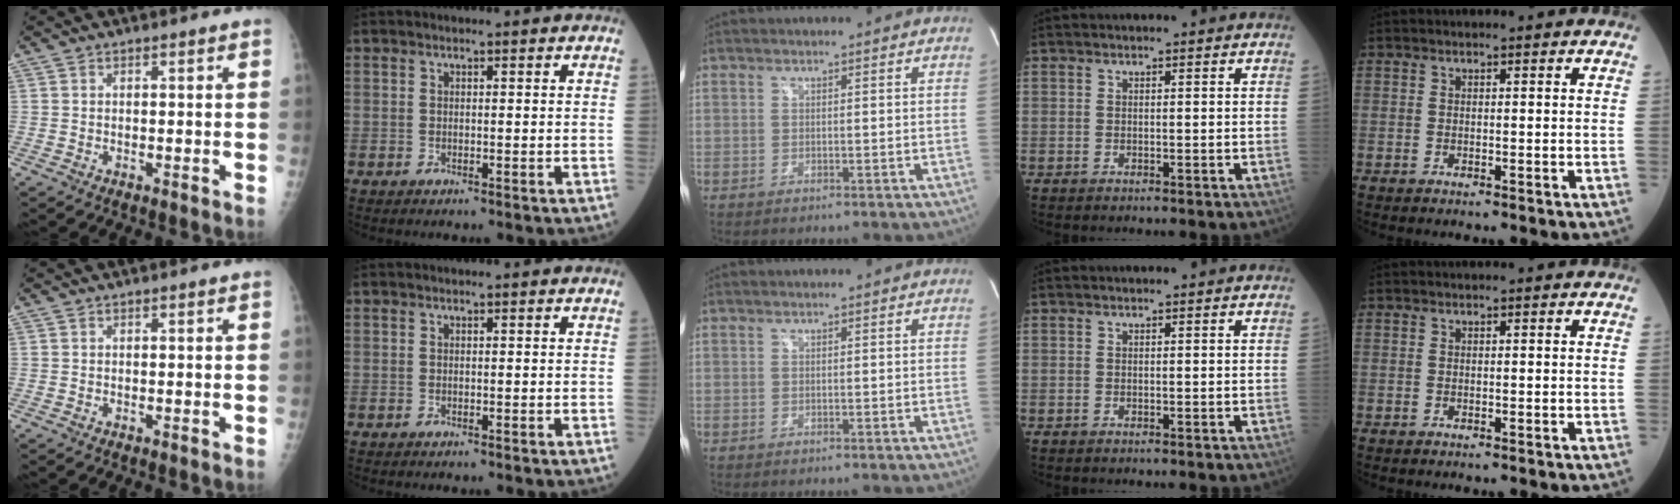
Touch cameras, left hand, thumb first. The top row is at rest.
{}